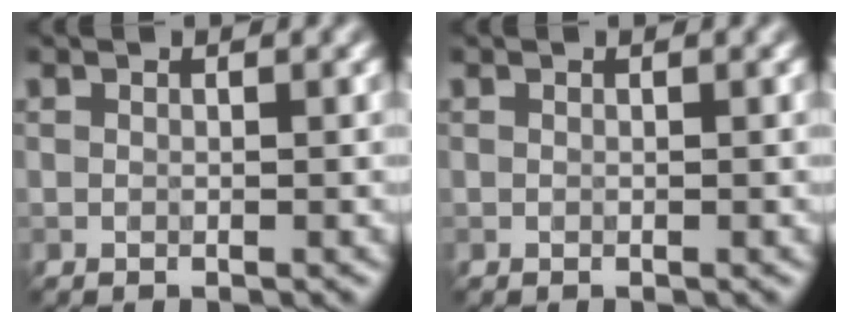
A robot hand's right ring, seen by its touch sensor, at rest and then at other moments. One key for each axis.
{"total": 0.0}